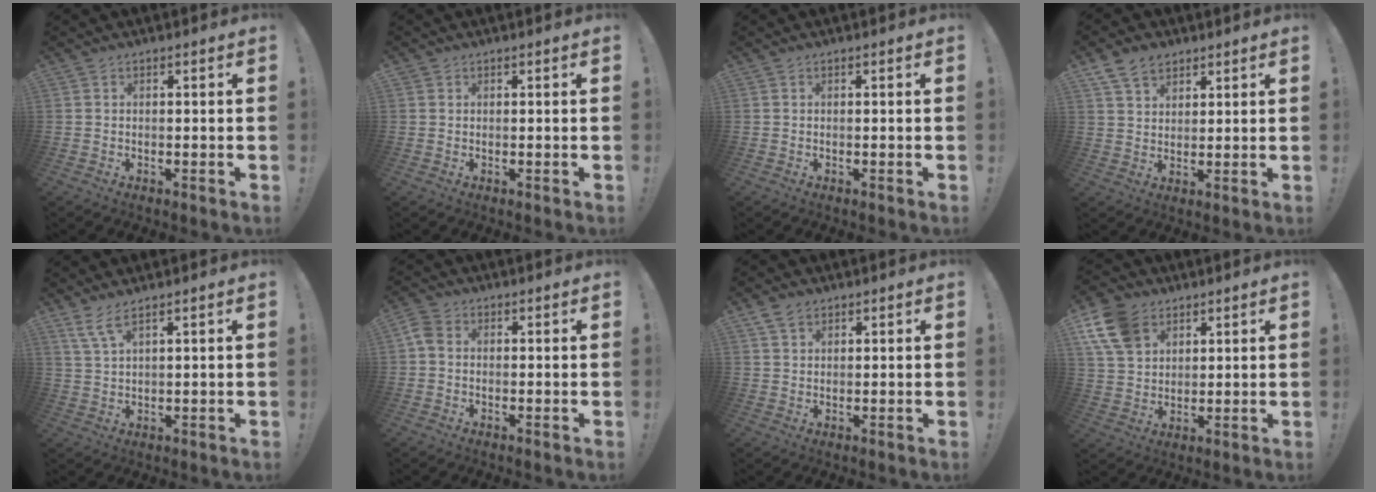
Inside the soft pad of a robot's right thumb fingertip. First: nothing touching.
{"total": 0.6, "force": [0.4, 0.4, 0.1], "torque": [0.002, -0.001, 0.007]}
{"total": 0.0}
{"total": 7.7, "force": [5.0, 5.0, 2.9], "torque": [-0.045, -0.022, 0.097]}
{"total": 5.0, "force": [3.4, 0.6, 3.6], "torque": [-0.077, -0.013, 0.063]}
{"total": 4.1, "force": [0.2, 3.0, 2.7], "torque": [-0.063, 0.005, 0.004]}
{"total": 3.5, "force": [2.3, 2.2, 1.5], "torque": [-0.022, -0.008, 0.043]}
{"total": 12.6, "force": [6.6, 8.8, 6.1], "torque": [-0.111, -0.025, 0.133]}